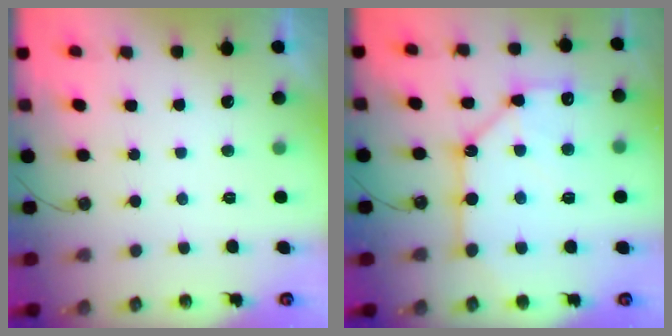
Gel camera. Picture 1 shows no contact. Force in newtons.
{"total": 14.0, "press": 13.9, "slide": 1.6}